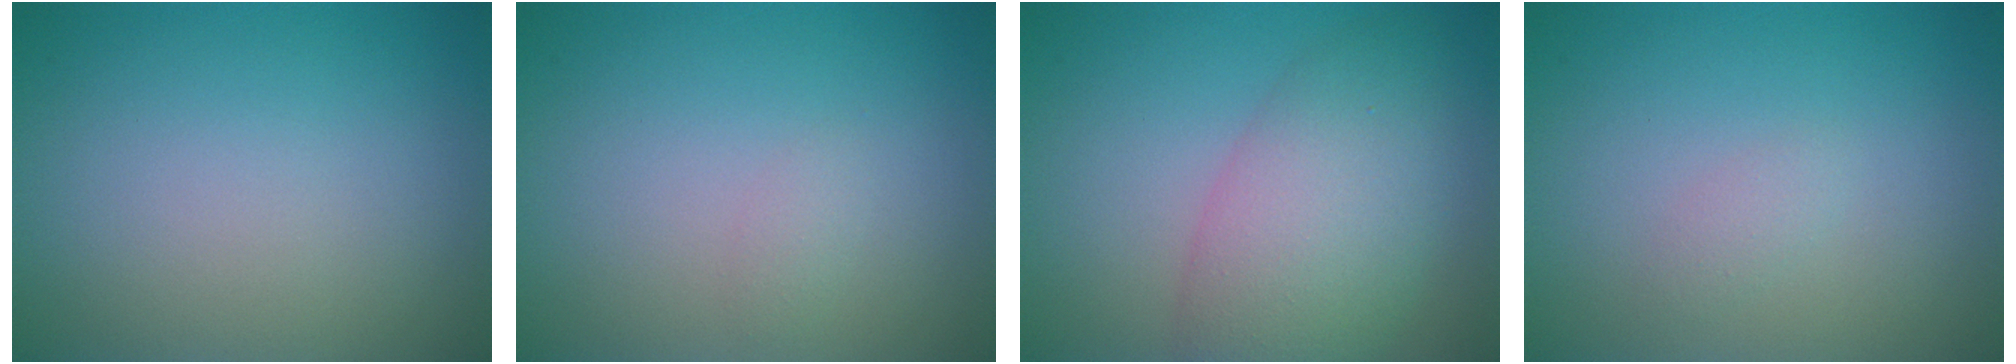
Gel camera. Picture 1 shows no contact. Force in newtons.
{"total": 0.7, "press": 0.7, "slide": 0.1}
{"total": 6.7, "press": 6.7, "slide": 0.4}
{"total": 0.8, "press": 0.8, "slide": 0.0}